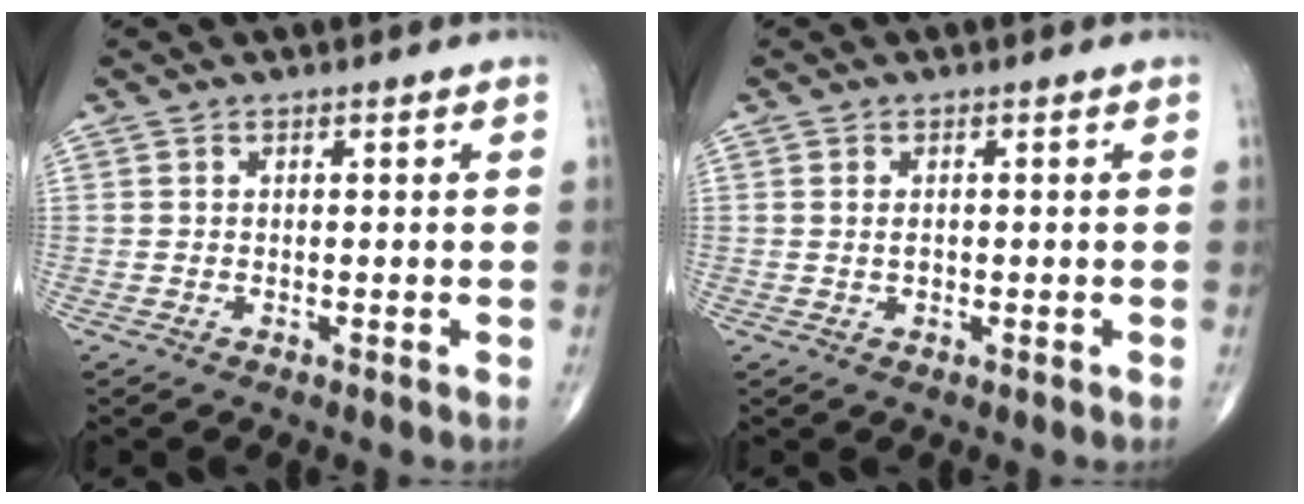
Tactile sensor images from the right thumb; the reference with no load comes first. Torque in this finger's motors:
{"motor_torque": [-0.36, 0.15, -0.15, -0.11, -0.03]}